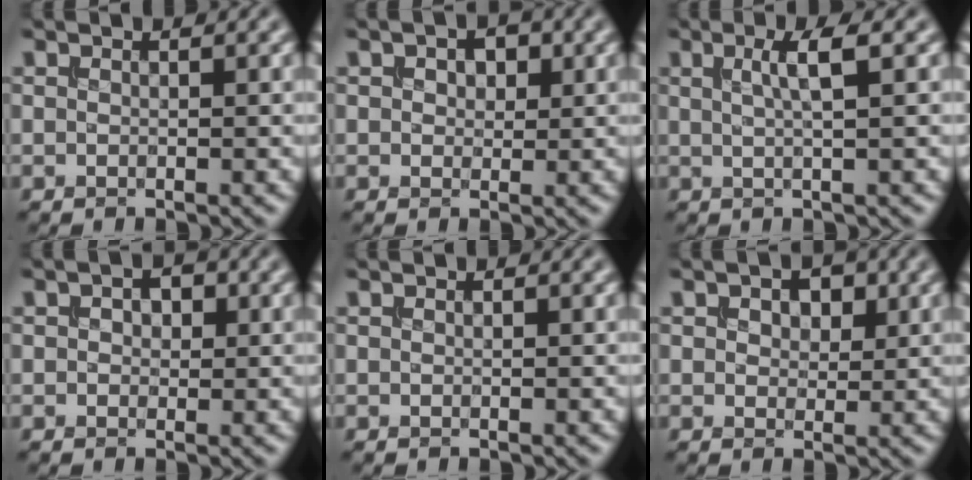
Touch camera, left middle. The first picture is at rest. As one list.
[{"total": 2.6, "force": [1.0, 1.6, 1.7], "torque": [-0.025, 0.005, 0.007]}, {"total": 3.0, "force": [0.7, 0.7, 2.8], "torque": [-0.041, 0.003, 0.007]}, {"total": 2.1, "force": [0.6, 1.4, 1.4], "torque": [-0.020, 0.004, 0.002]}, {"total": 0.0}, {"total": 3.1, "force": [1.4, 1.9, 2.0], "torque": [-0.027, 0.004, 0.013]}]